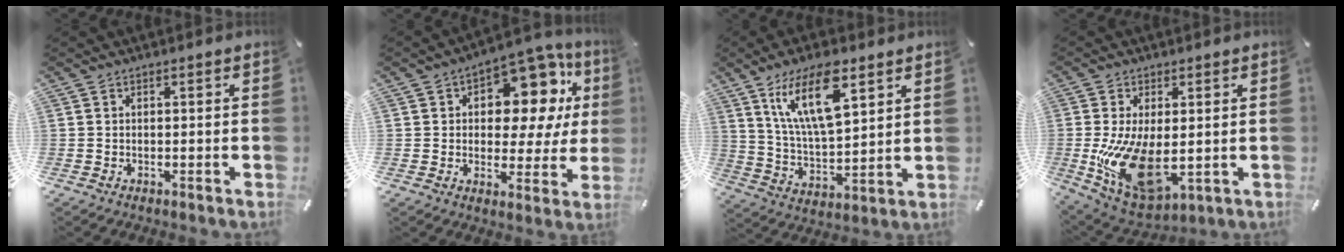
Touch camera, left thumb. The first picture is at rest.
{"total": 14.9, "force": [6.6, 9.0, 9.8], "torque": [-0.122, -0.054, 0.112]}
{"total": 16.3, "force": [9.2, 6.6, 11.8], "torque": [-0.257, -0.026, 0.152]}
{"total": 15.5, "force": [-1.1, 8.4, 13.1], "torque": [-0.260, -0.022, -0.008]}